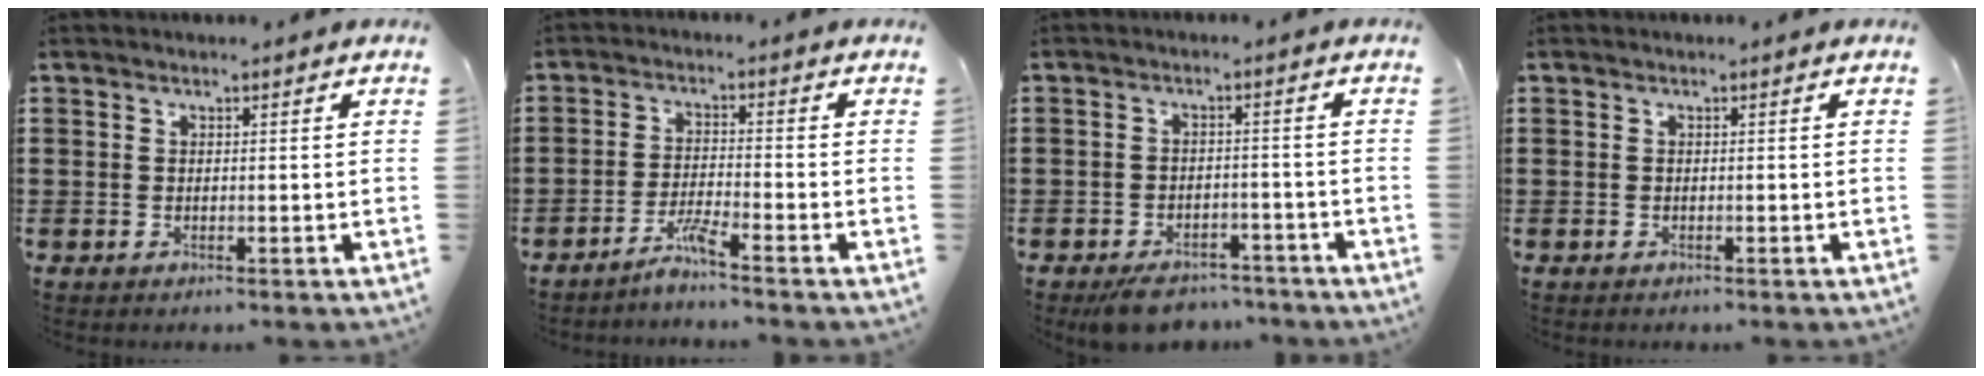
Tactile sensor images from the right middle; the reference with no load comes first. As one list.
[{"total": 3.6, "force": [-3.1, -0.3, 1.9], "torque": [-0.042, 0.000, -0.061]}, {"total": 3.9, "force": [-3.7, 1.1, 0.7], "torque": [-0.012, 0.011, -0.073]}, {"total": 0.0}]